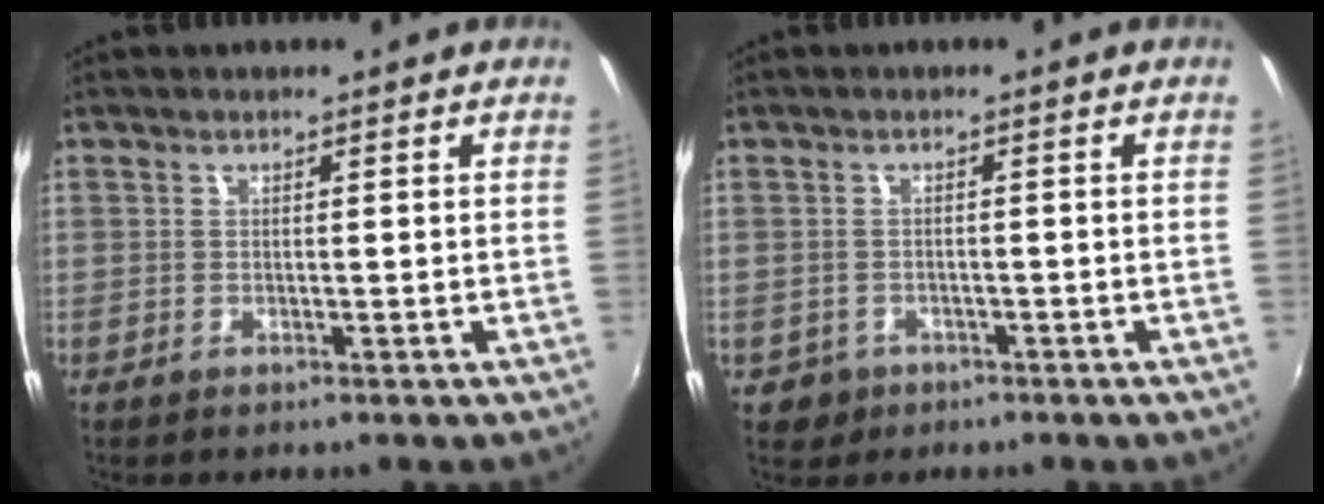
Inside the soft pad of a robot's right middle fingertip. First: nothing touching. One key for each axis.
{"total": 3.7, "fx": -1.6, "fy": 3.2, "fz": 0.9, "tx": -0.030, "ty": -0.002, "tz": -0.019}